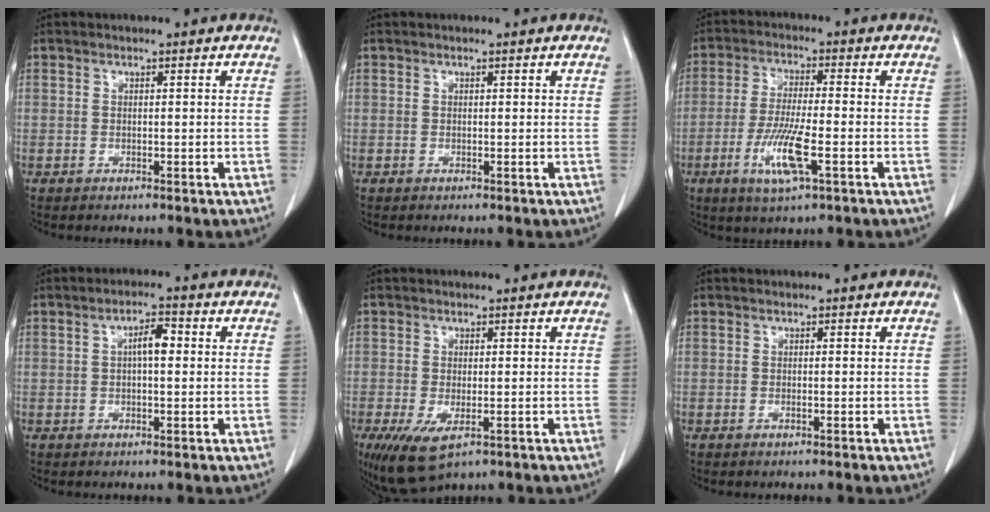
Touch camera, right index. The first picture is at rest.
{"total": 0.0}
{"total": 8.5, "force": [-3.2, 0.8, 7.9], "torque": [-0.160, -0.017, -0.060]}
{"total": 3.6, "force": [0.5, 1.1, 3.4], "torque": [-0.056, 0.010, 0.005]}
{"total": 6.4, "force": [-3.0, 2.6, 5.0], "torque": [-0.087, -0.018, -0.040]}
{"total": 0.0}